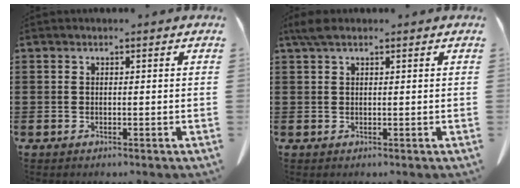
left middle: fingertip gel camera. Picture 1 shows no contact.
{"total": 2.1, "force": [1.3, 0.7, 1.6], "torque": [-0.035, 0.002, 0.024]}